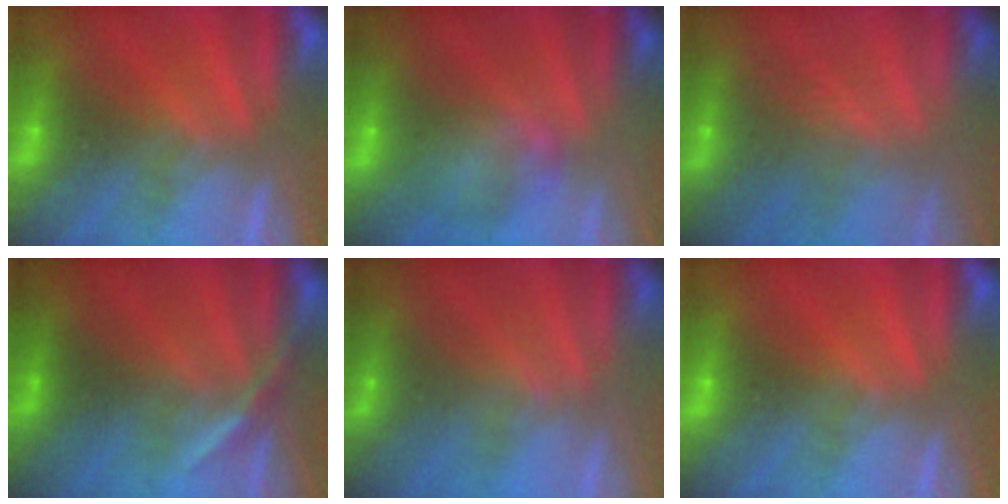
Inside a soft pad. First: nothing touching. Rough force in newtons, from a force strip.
{"total": 9.2}
{"total": 2.4}
{"total": 3.0}
{"total": 1.4}
{"total": 0.0}